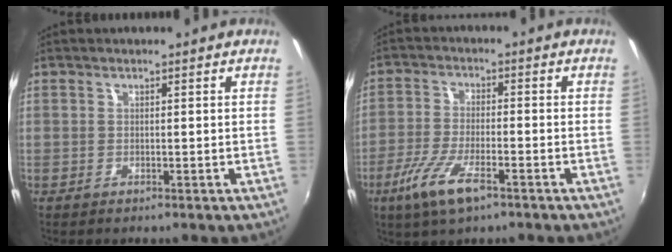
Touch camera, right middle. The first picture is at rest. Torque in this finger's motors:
{"motor_torque": [1.07, -1.02, 0.49, 0.18]}